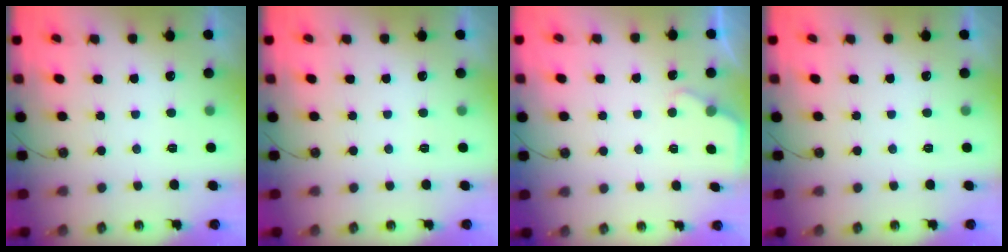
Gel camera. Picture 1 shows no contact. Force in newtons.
{"total": 0.0}
{"total": 1.7, "press": 1.7, "slide": 0.3}
{"total": 0.0}